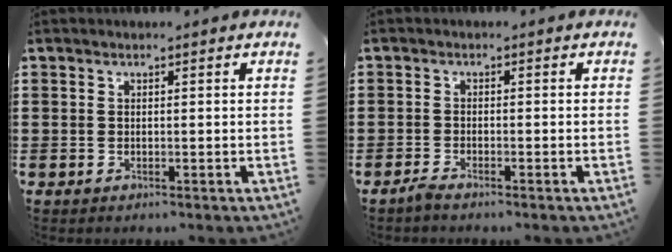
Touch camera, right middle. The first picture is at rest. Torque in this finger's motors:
{"motor_torque": [-0.08, -0.03, 0.08, 0.01]}